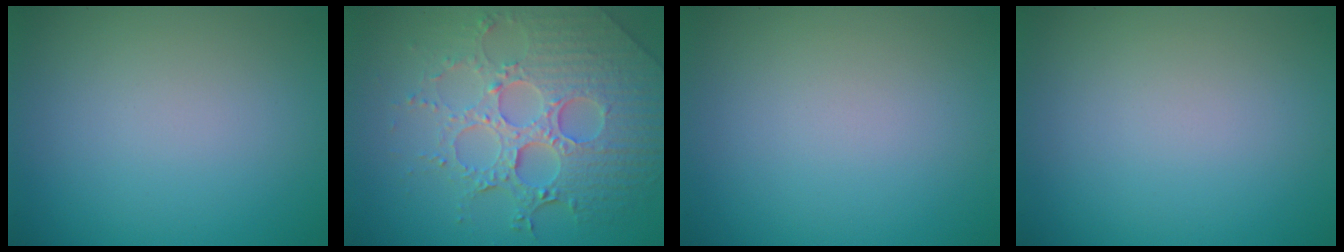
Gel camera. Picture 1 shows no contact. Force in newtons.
{"total": 8.2, "press": 5.9, "slide": 5.7}
{"total": 0.0}
{"total": 0.0}